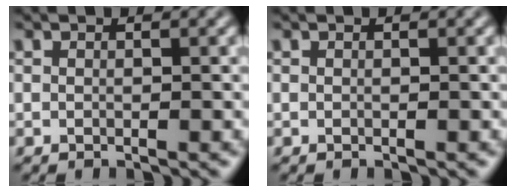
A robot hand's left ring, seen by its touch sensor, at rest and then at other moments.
{"total": 0.0}